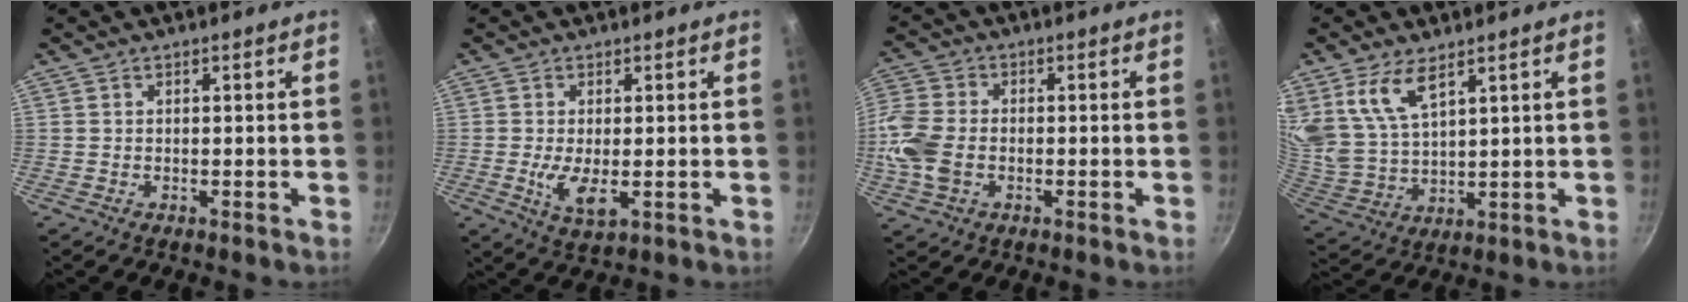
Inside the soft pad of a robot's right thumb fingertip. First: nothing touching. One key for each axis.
{"total": 5.2, "fx": -0.7, "fy": 2.1, "fz": 4.7, "tx": -0.092, "ty": -0.016, "tz": -0.007}
{"total": 10.8, "fx": -2.0, "fy": 7.8, "fz": 7.2, "tx": -0.156, "ty": 0.011, "tz": -0.054}
{"total": 10.9, "fx": 6.2, "fy": 5.3, "fz": 7.2, "tx": -0.134, "ty": -0.037, "tz": 0.137}